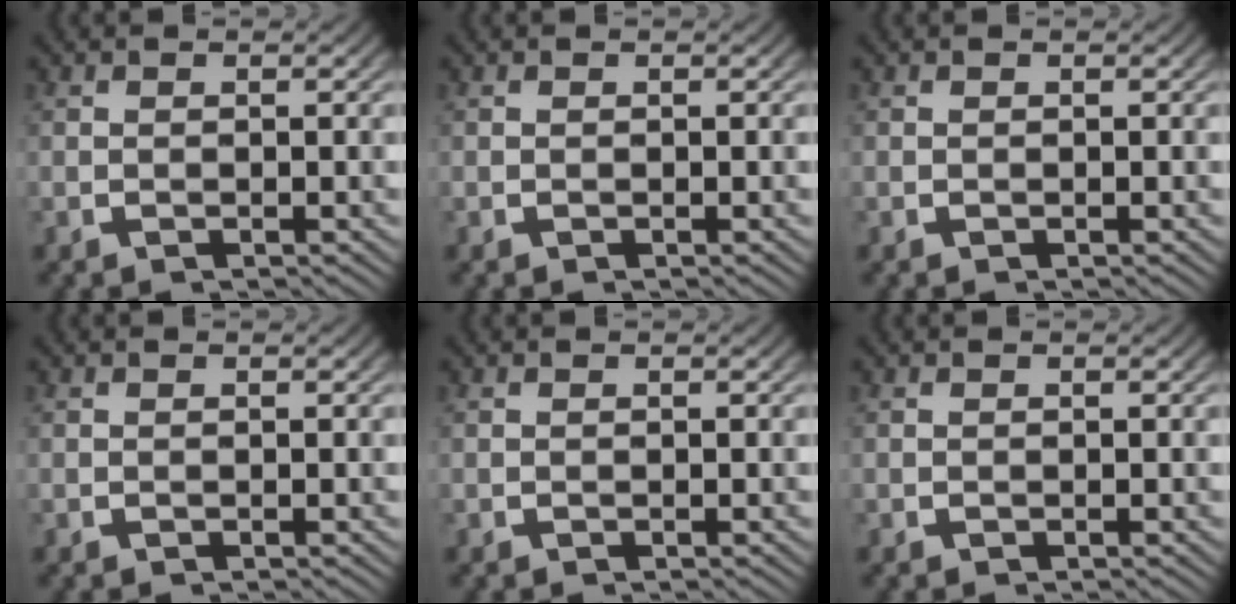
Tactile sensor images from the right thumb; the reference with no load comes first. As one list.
[{"total": 0.0}, {"total": 0.0}, {"total": 0.0}, {"total": 0.0}, {"total": 0.0}]